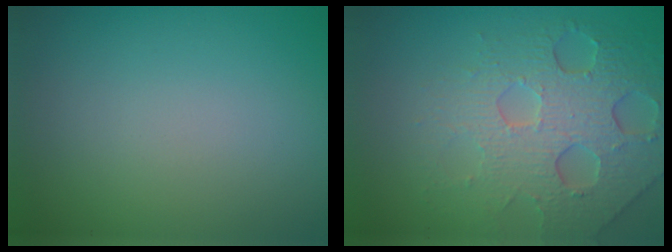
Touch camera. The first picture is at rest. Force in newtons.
{"total": 6.9, "press": 4.9, "slide": 4.9}